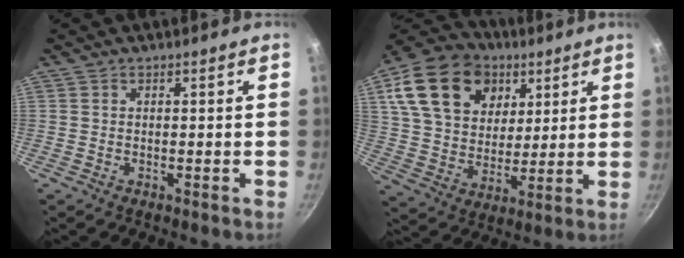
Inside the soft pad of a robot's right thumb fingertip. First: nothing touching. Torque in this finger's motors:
{"motor_torque": [0.25, 4.10, 1.43, 0.61, 0.34]}